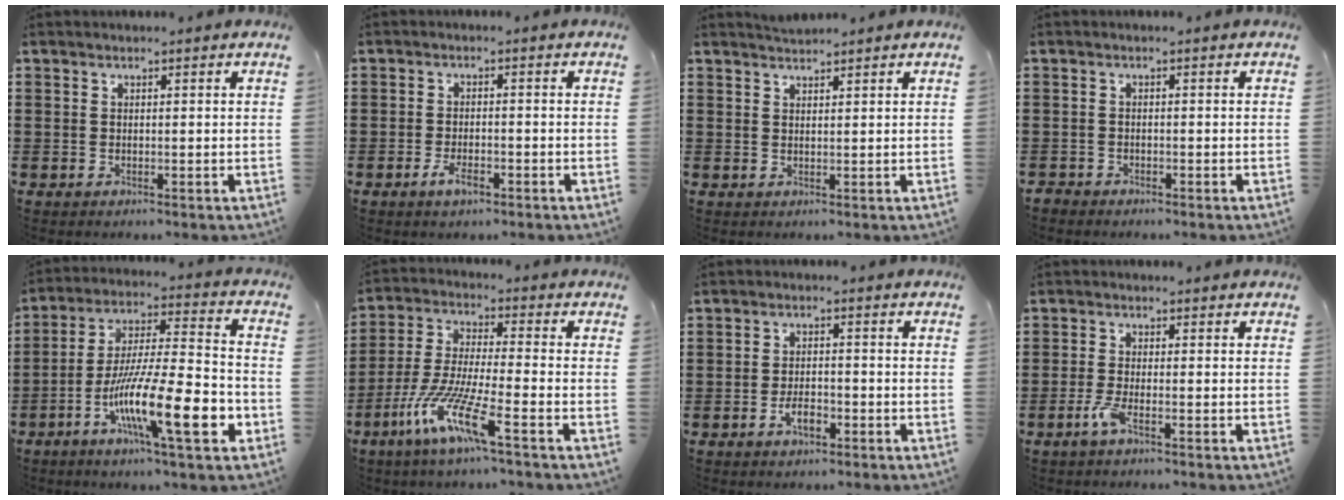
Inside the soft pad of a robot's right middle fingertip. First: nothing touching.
{"total": 3.1, "force": [-1.7, 1.1, 2.3], "torque": [-0.053, -0.004, -0.034]}
{"total": 1.5, "force": [1.5, 0.1, 0.0], "torque": [-0.003, 0.003, 0.029]}
{"total": 1.1, "force": [-1.1, 0.3, -0.1], "torque": [-0.001, 0.002, -0.025]}
{"total": 16.7, "force": [-7.3, 3.1, 14.7], "torque": [-0.270, -0.002, -0.122]}
{"total": 10.3, "force": [-6.3, 1.2, 8.1], "torque": [-0.183, -0.014, -0.127]}
{"total": 3.4, "force": [-1.8, 1.4, 2.5], "torque": [-0.044, 0.005, -0.032]}
{"total": 2.9, "force": [-1.4, 0.4, 2.5], "torque": [-0.057, -0.004, -0.030]}